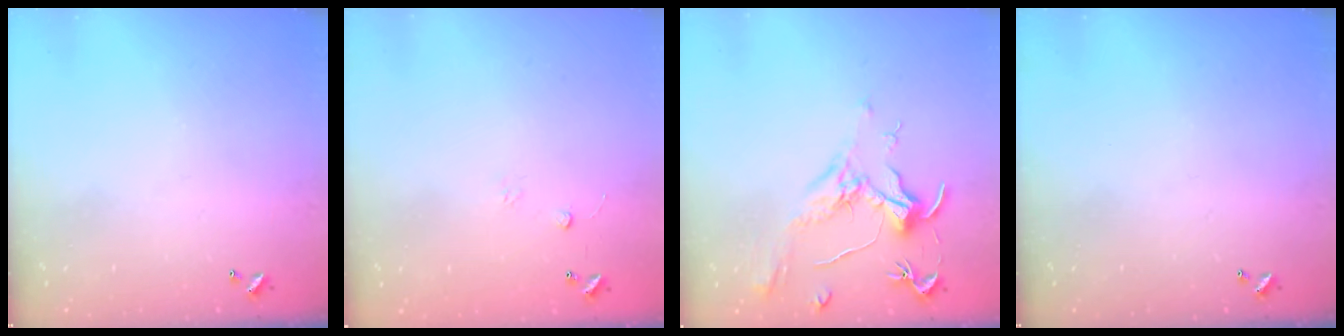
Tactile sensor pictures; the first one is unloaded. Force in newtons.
{"total": 6.6, "press": 6.6, "slide": 0.6}
{"total": 1.8, "press": 1.6, "slide": 0.9}
{"total": 0.0}